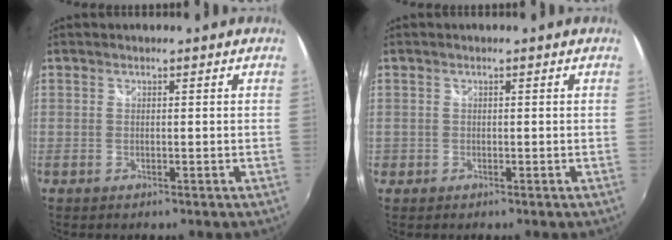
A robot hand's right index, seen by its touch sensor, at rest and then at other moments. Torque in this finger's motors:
{"motor_torque": [-1.32, 0.22, -1.05, -0.21]}